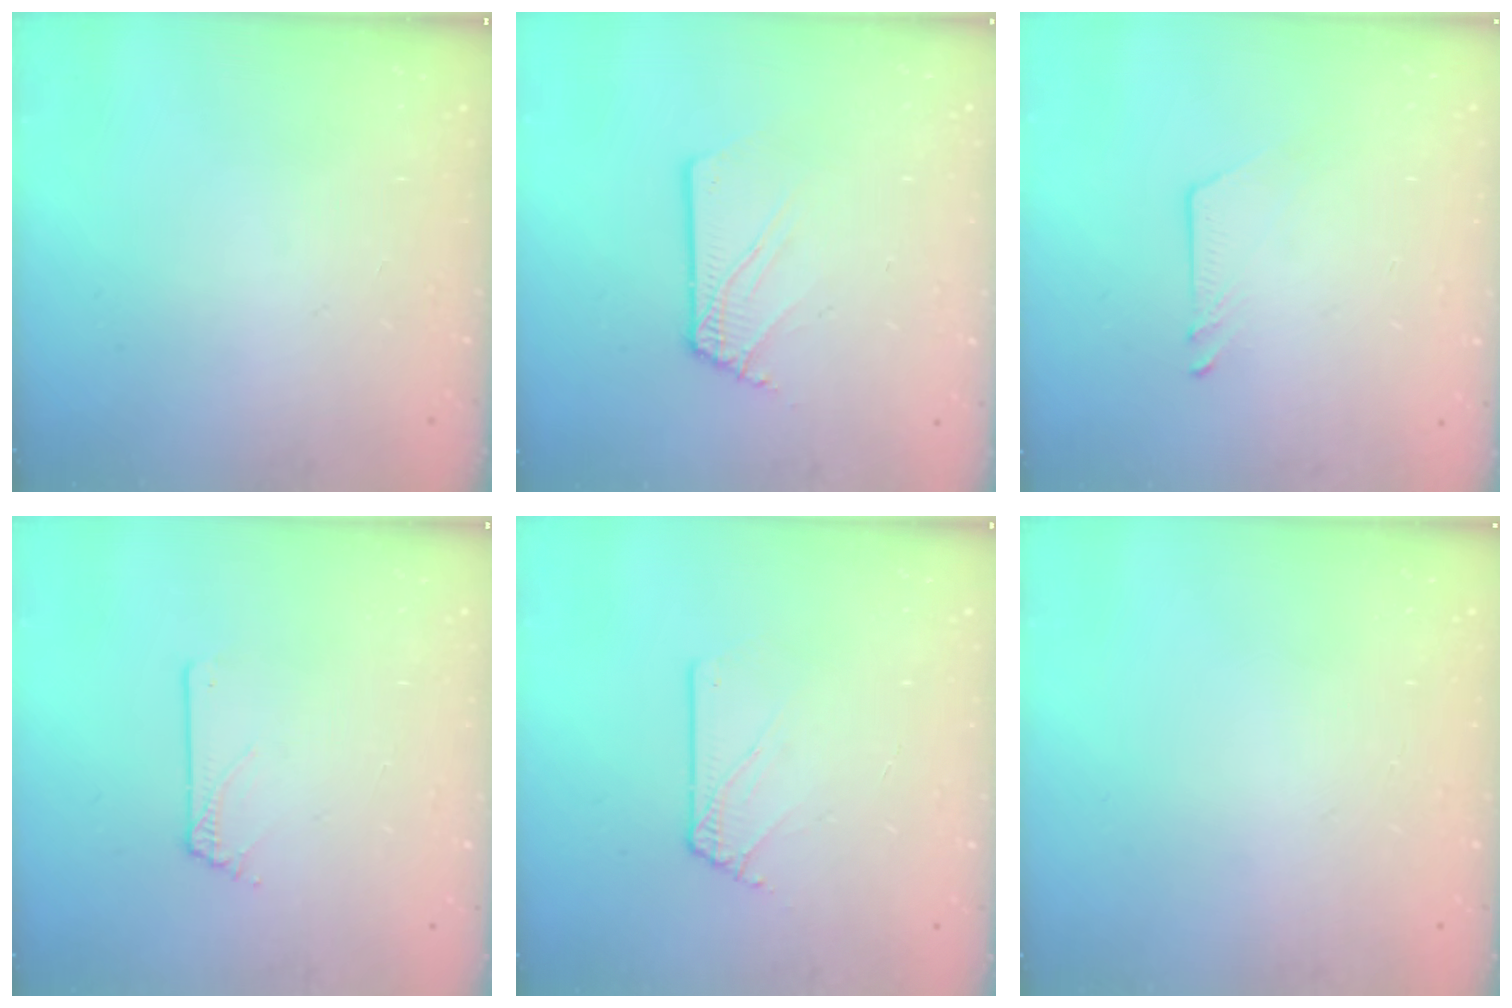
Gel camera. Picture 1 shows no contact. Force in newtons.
{"total": 3.2, "press": 3.2, "slide": 0.4}
{"total": 3.6, "press": 3.6, "slide": 0.4}
{"total": 0.0}
{"total": 2.3, "press": 2.3, "slide": 0.3}
{"total": 0.0}